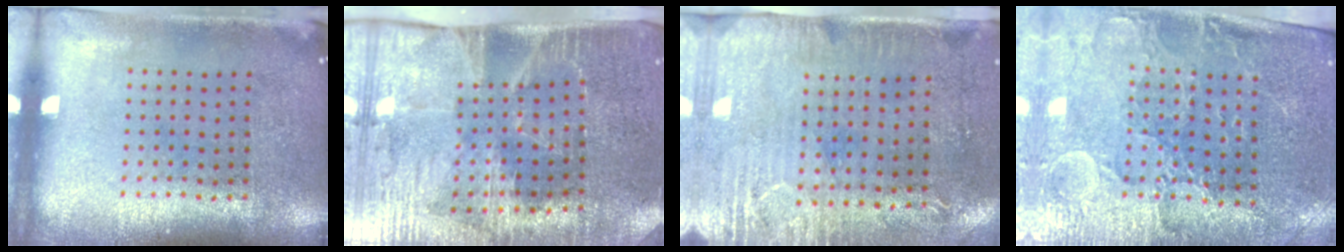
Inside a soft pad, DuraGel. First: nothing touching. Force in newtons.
{"total": 4.3, "press": 3.6, "slide": 2.3}
{"total": 3.0, "press": 2.4, "slide": 1.7}
{"total": 3.6, "press": 3.3, "slide": 1.4}